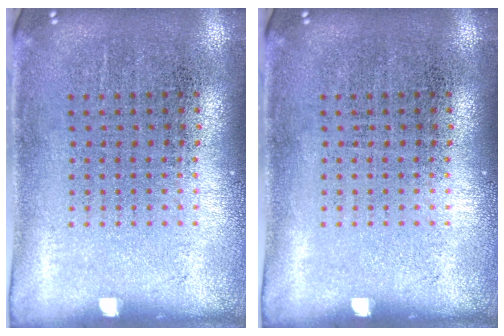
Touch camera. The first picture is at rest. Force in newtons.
{"total": 0.0}